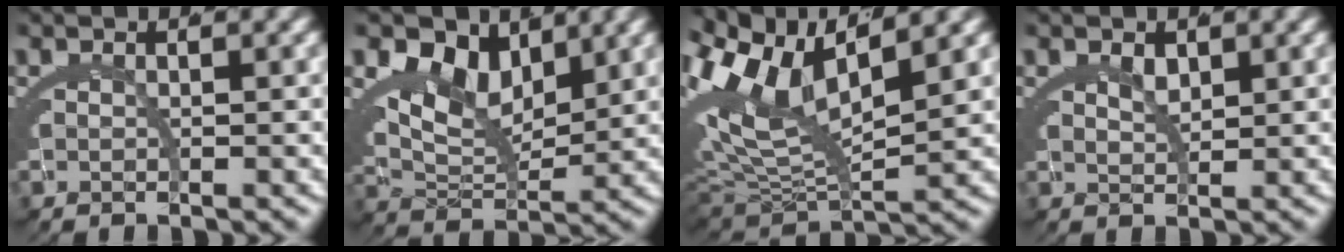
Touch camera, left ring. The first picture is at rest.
{"total": 9.6, "force": [2.5, 7.2, 5.8], "torque": [-0.118, -0.013, 0.036]}
{"total": 10.6, "force": [3.0, 6.0, 8.2], "torque": [-0.170, -0.007, 0.053]}
{"total": 1.2, "force": [0.7, 0.5, 0.8], "torque": [-0.015, -0.014, 0.021]}